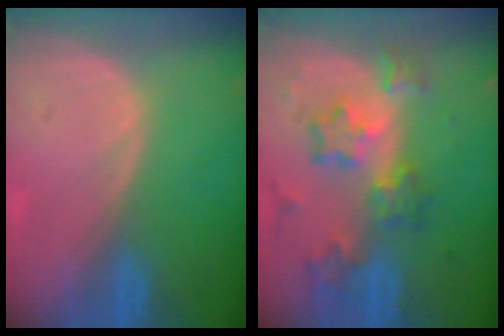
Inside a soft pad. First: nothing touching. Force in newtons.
{"total": 8.5, "press": 7.5, "slide": 4.1}